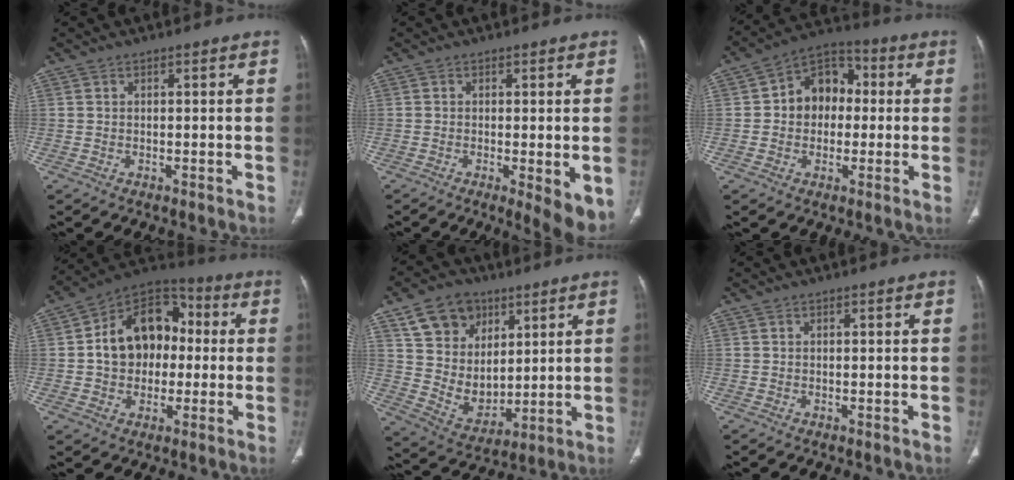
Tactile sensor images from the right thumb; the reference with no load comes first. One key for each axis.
{"total": 7.2, "fx": -2.1, "fy": 2.1, "fz": 6.6, "tx": -0.087, "ty": -0.019, "tz": -0.030}
{"total": 11.2, "fx": 0.8, "fy": 8.6, "fz": 7.1, "tx": -0.070, "ty": 0.029, "tz": 0.000}
{"total": 16.2, "fx": 0.6, "fy": 12.3, "fz": 10.5, "tx": -0.123, "ty": 0.034, "tz": 0.000}
{"total": 15.0, "fx": 7.3, "fy": 11.5, "fz": 6.4, "tx": -0.075, "ty": -0.033, "tz": 0.142}
{"total": 0.0}